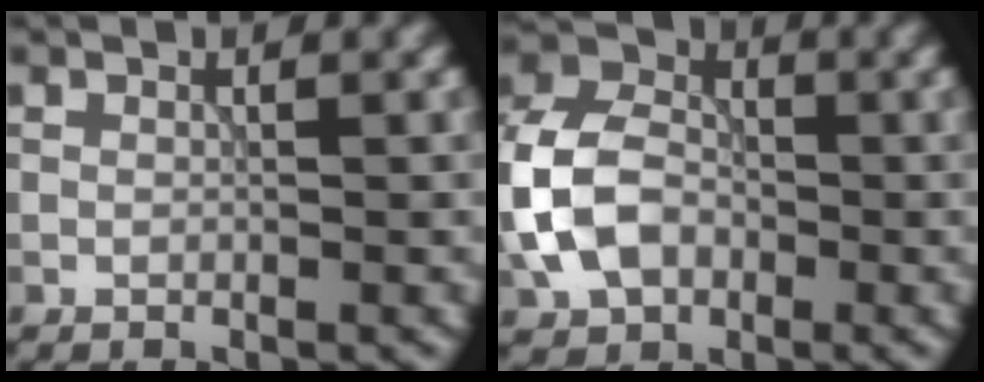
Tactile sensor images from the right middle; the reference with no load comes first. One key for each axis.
{"total": 7.4, "fx": -1.7, "fy": 5.4, "fz": 4.7, "tx": -0.100, "ty": 0.012, "tz": -0.047}